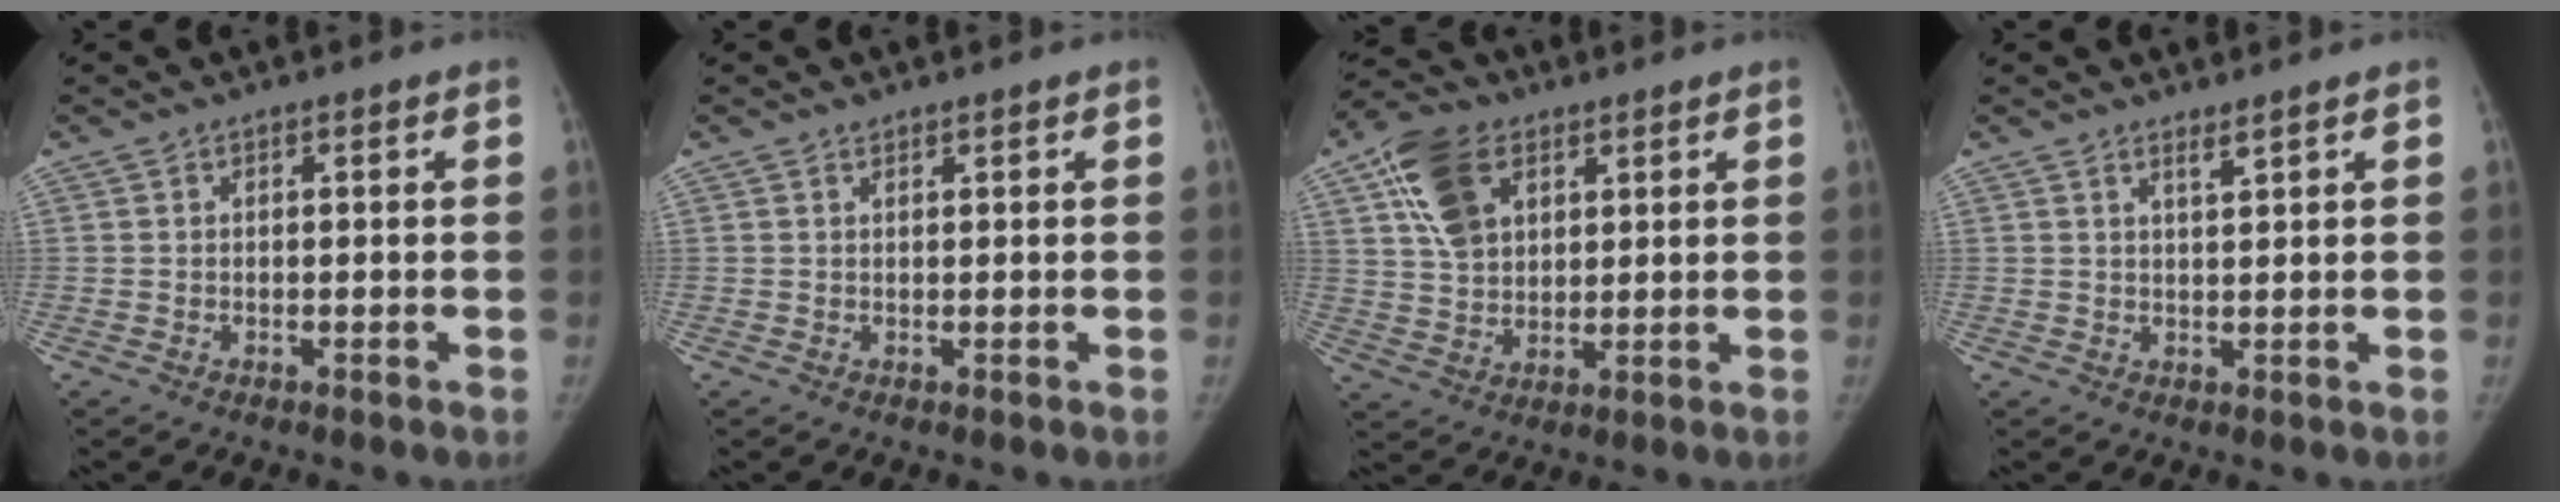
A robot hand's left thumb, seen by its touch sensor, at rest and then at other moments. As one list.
[{"total": 0.6, "force": [0.5, 0.3, 0.1], "torque": [0.003, -0.004, 0.006]}, {"total": 11.9, "force": [5.1, 7.9, 7.2], "torque": [-0.114, -0.006, 0.096]}, {"total": 1.6, "force": [1.3, 0.2, 0.9], "torque": [-0.012, -0.013, 0.025]}]